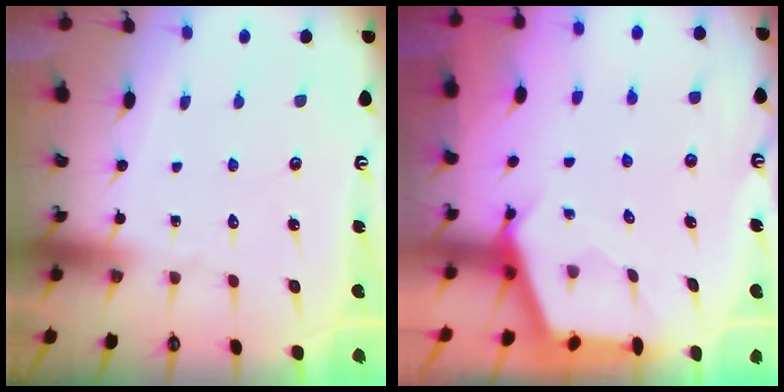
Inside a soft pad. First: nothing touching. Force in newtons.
{"total": 2.7, "press": 2.7, "slide": 0.3}